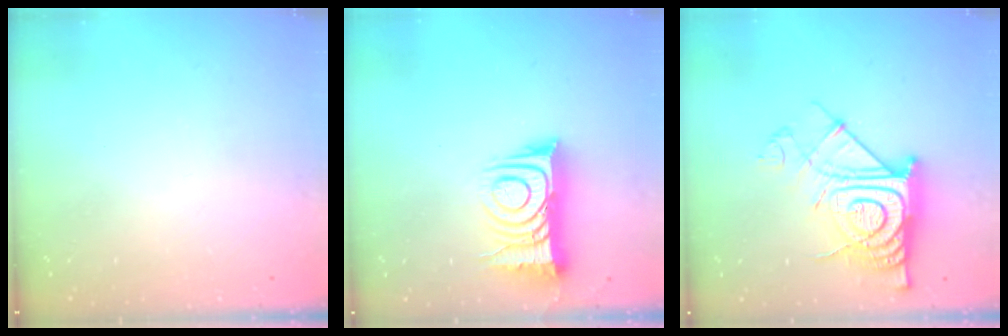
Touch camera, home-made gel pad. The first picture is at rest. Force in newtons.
{"total": 13.3, "press": 13.2, "slide": 1.0}
{"total": 18.1, "press": 18.0, "slide": 1.3}